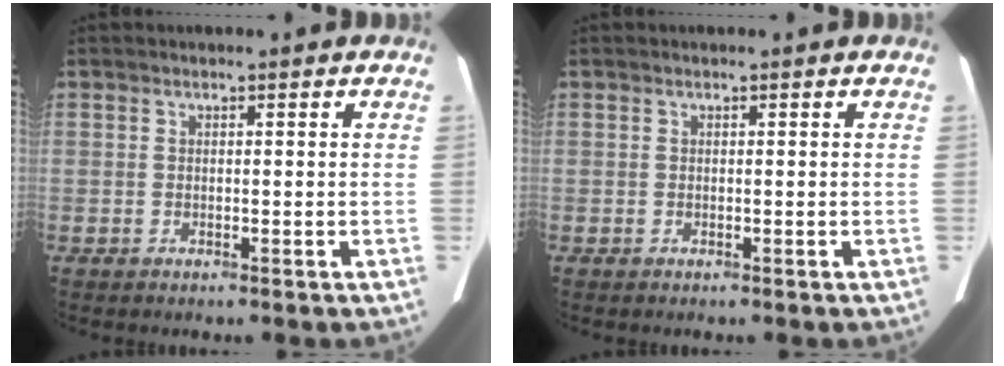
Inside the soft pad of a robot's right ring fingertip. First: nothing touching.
{"total": 0.0}